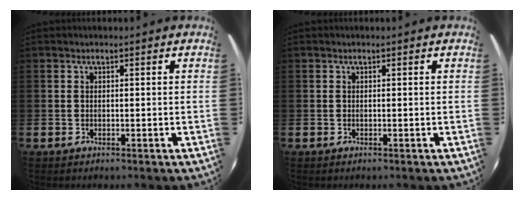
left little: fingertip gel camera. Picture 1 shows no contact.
{"total": 0.0}